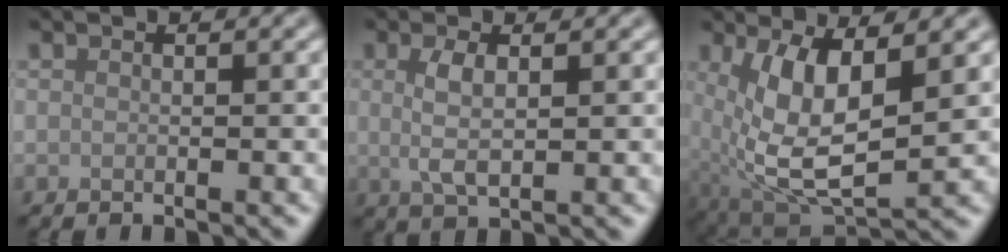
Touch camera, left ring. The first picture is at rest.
{"total": 2.8, "force": [0.5, 1.0, 2.5], "torque": [-0.056, -0.002, 0.010]}
{"total": 8.7, "force": [1.2, 4.0, 7.6], "torque": [-0.165, -0.020, 0.031]}